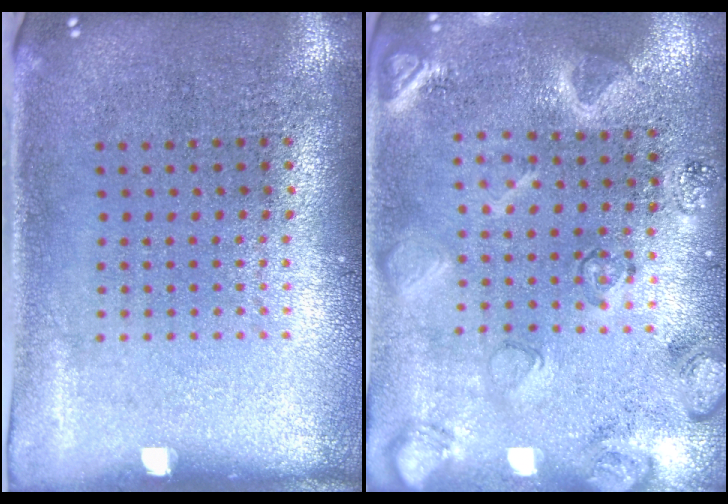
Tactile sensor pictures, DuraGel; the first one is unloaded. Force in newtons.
{"total": 2.3, "press": 2.3, "slide": 0.1}